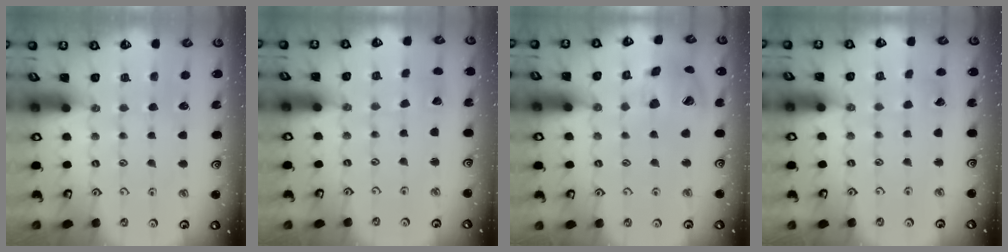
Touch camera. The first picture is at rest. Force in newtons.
{"total": 2.6, "press": 2.6, "slide": 0.3}
{"total": 15.0, "press": 14.9, "slide": 2.2}
{"total": 2.7, "press": 2.7, "slide": 0.3}